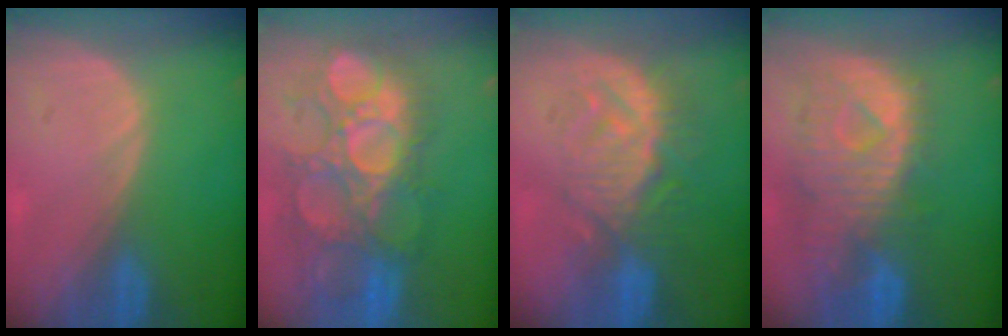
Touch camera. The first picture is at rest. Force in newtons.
{"total": 11.8, "press": 11.2, "slide": 3.7}
{"total": 9.2, "press": 8.6, "slide": 3.2}
{"total": 11.2, "press": 9.7, "slide": 5.6}